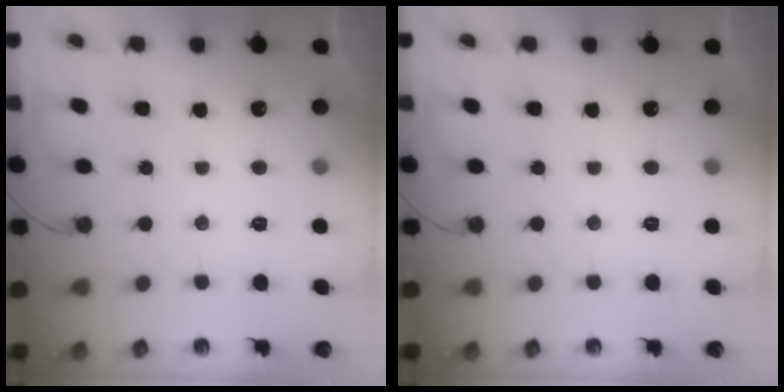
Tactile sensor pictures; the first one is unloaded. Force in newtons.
{"total": 0.0}